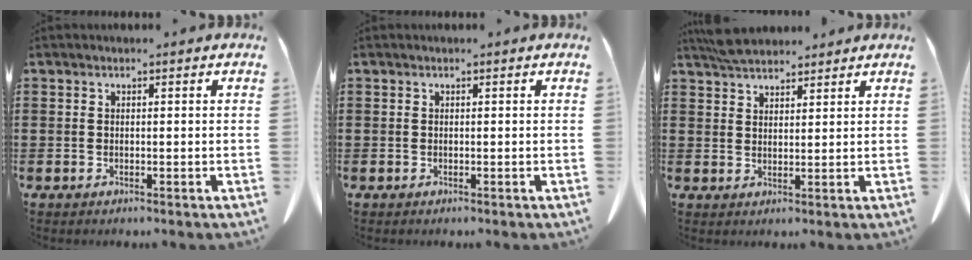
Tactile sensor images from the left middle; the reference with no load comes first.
{"total": 0.0}
{"total": 3.7, "force": [3.5, 1.0, 0.9], "torque": [-0.027, -0.005, 0.068]}